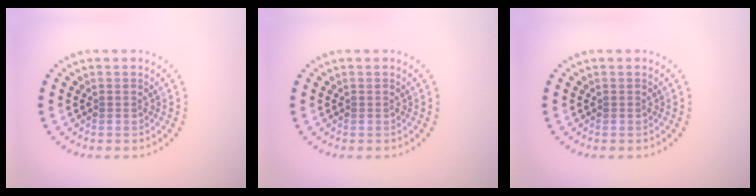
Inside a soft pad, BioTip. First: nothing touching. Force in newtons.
{"total": 0.0}
{"total": 0.0}